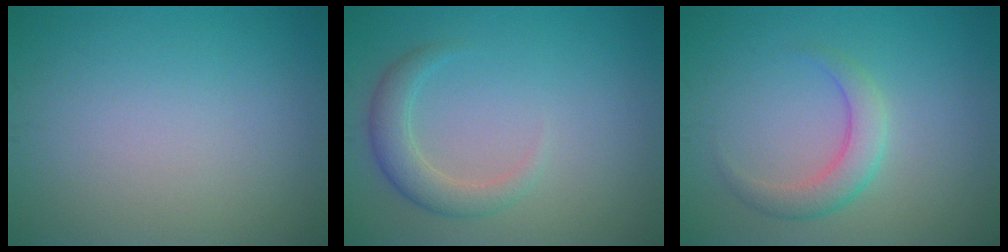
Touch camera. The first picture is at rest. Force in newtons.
{"total": 2.8, "press": 2.8, "slide": 0.2}
{"total": 2.8, "press": 2.8, "slide": 0.1}